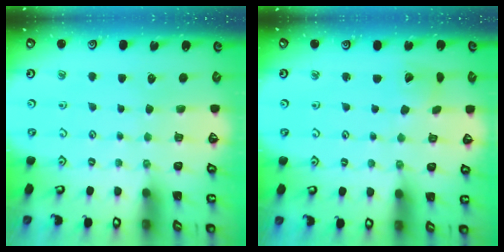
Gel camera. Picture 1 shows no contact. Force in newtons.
{"total": 3.3, "press": 3.2, "slide": 0.4}